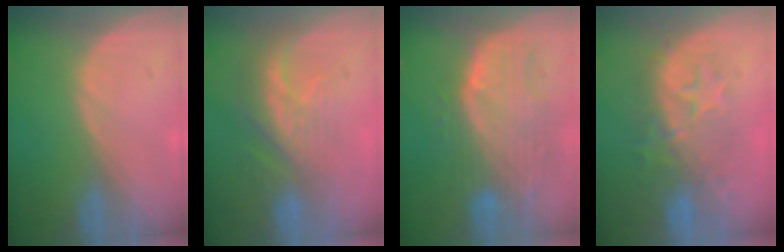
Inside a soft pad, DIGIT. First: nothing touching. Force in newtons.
{"total": 8.3, "press": 7.2, "slide": 4.0}
{"total": 10.5, "press": 9.1, "slide": 5.3}
{"total": 8.4, "press": 8.3, "slide": 1.3}